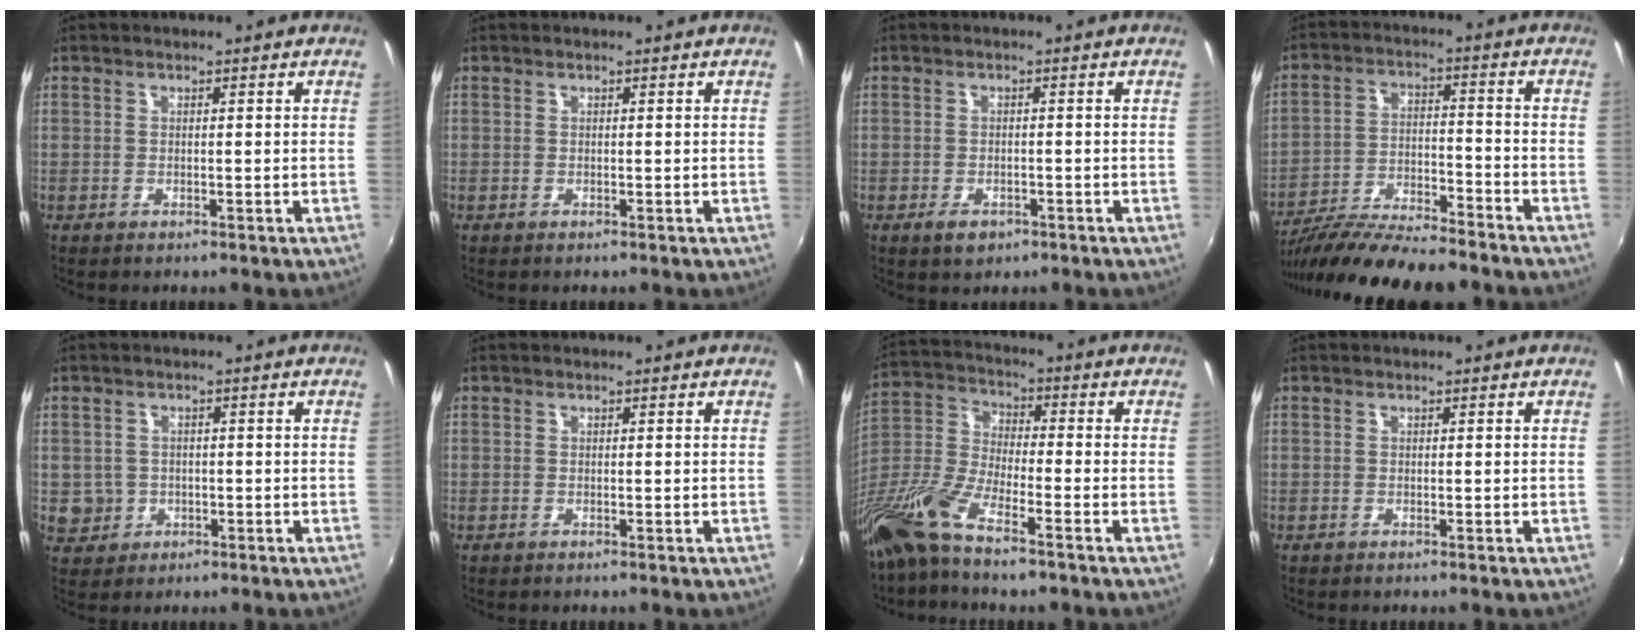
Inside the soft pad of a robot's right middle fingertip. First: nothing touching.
{"total": 0.0}
{"total": 3.2, "force": [-1.8, 2.0, 1.7], "torque": [-0.037, -0.006, -0.028]}
{"total": 17.3, "force": [-14.9, 2.5, 8.4], "torque": [-0.166, -0.032, -0.248]}
{"total": 4.7, "force": [-0.7, 4.5, 1.0], "torque": [-0.027, 0.002, -0.002]}
{"total": 0.0}
{"total": 13.9, "force": [-9.5, 3.2, 9.6], "torque": [-0.216, -0.017, -0.198]}
{"total": 0.0}